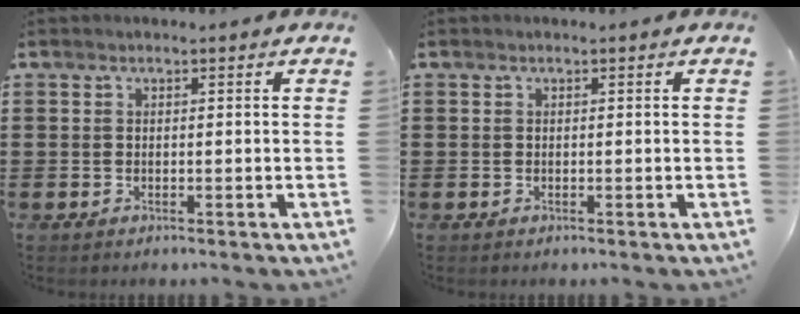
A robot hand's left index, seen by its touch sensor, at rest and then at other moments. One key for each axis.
{"total": 0.0}